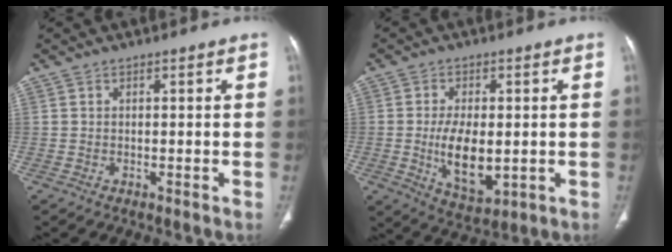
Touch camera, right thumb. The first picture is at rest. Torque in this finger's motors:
{"motor_torque": [3.50, 1.51, 1.40, -1.37, 0.40]}